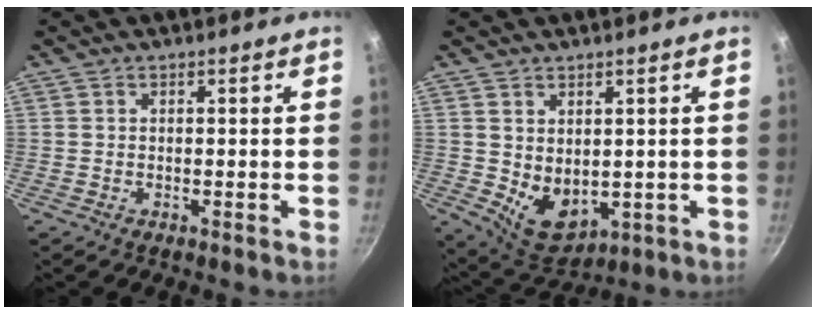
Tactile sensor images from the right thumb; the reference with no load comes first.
{"total": 7.8, "force": [0.8, 5.5, 5.6], "torque": [-0.066, -0.023, 0.036]}